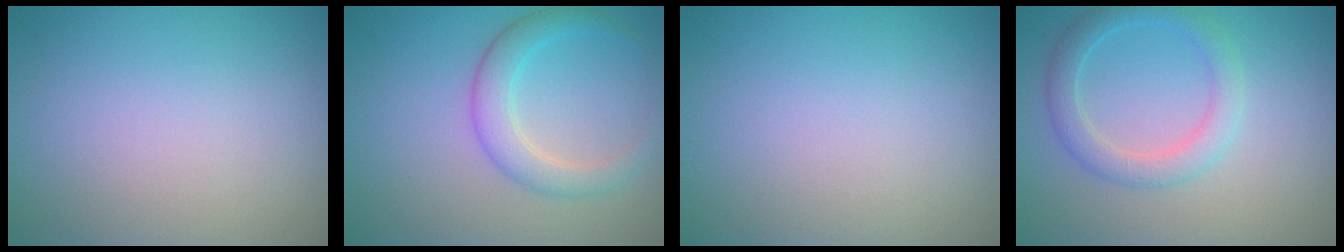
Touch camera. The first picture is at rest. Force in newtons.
{"total": 3.2, "press": 3.2, "slide": 0.3}
{"total": 0.0}
{"total": 3.0, "press": 3.0, "slide": 0.2}